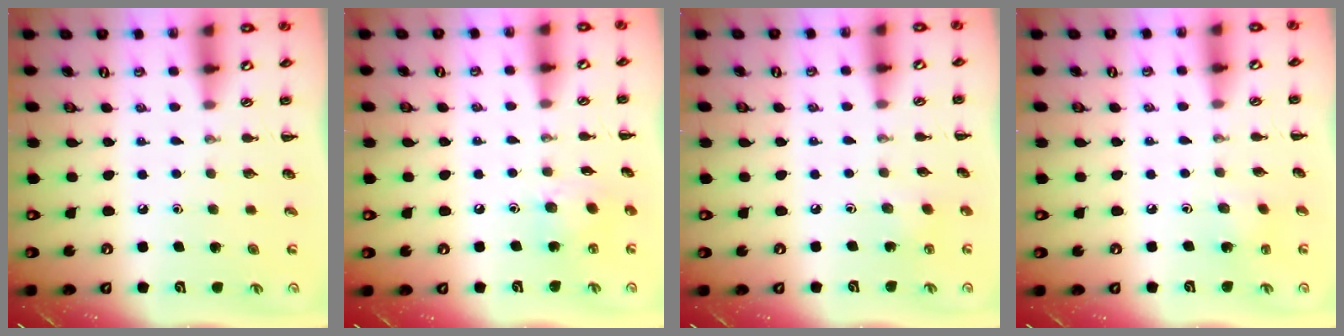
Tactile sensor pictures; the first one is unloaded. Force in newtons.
{"total": 7.0, "press": 6.9, "slide": 0.6}
{"total": 2.6, "press": 2.5, "slide": 0.9}
{"total": 1.5, "press": 1.4, "slide": 0.5}